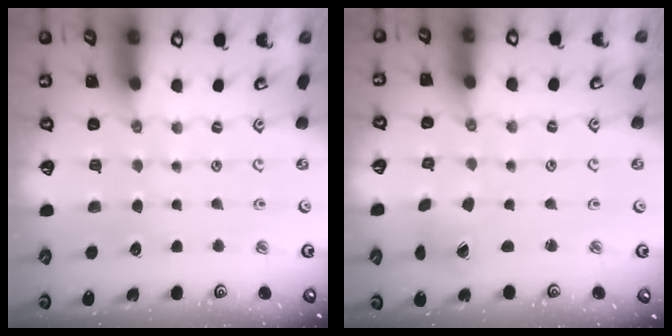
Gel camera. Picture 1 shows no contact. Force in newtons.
{"total": 2.9, "press": 2.9, "slide": 0.4}